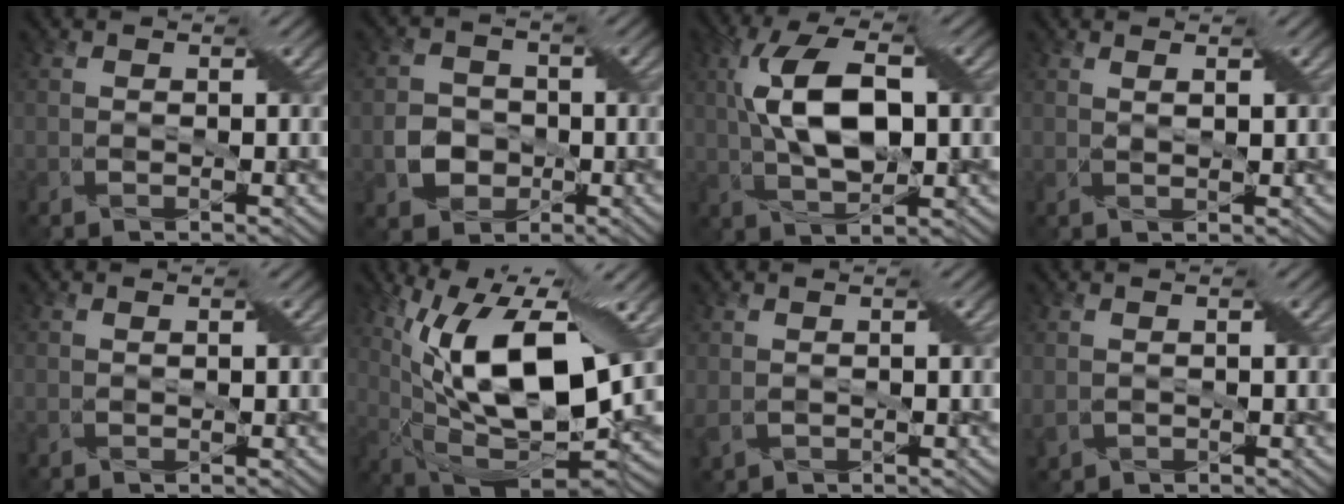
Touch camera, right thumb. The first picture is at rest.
{"total": 4.2, "force": [-1.2, 3.8, 1.2], "torque": [-0.022, -0.004, -0.024]}
{"total": 9.9, "force": [1.0, 4.8, 8.6], "torque": [-0.173, 0.014, 0.018]}
{"total": 1.1, "force": [0.7, 0.2, 0.8], "torque": [-0.010, -0.006, 0.017]}
{"total": 0.0}
{"total": 18.1, "force": [4.2, 8.4, 15.4], "torque": [-0.281, 0.007, 0.074]}
{"total": 1.0, "force": [0.5, 0.6, 0.6], "torque": [-0.018, -0.002, 0.017]}
{"total": 0.9, "force": [0.3, 0.7, 0.3], "torque": [-0.013, -0.003, 0.014]}